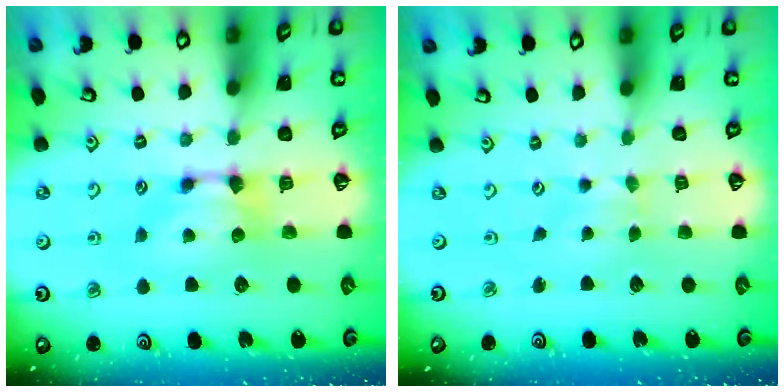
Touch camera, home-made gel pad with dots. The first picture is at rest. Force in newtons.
{"total": 2.1, "press": 1.6, "slide": 1.4}